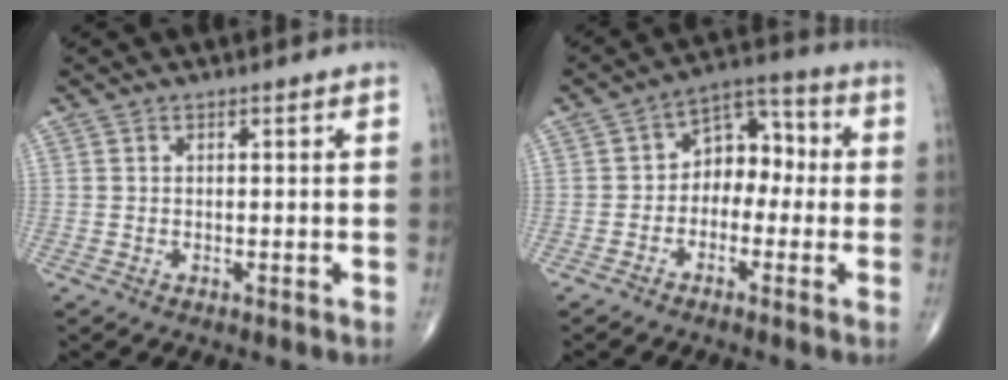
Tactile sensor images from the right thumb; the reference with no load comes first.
{"total": 8.4, "force": [-1.0, 6.0, 5.8], "torque": [-0.047, 0.043, -0.036]}